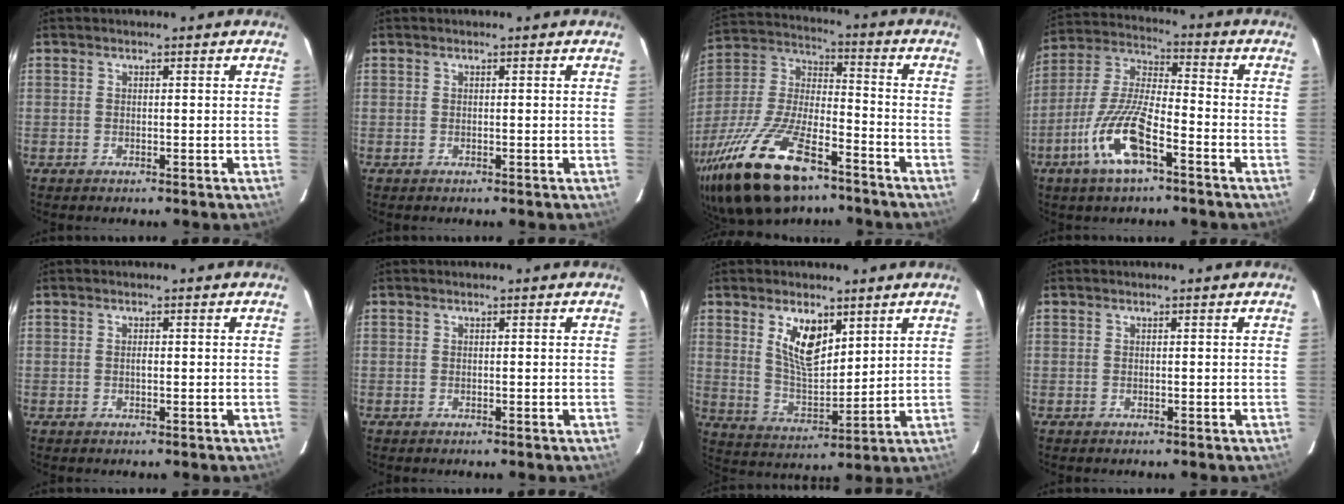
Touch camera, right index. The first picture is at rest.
{"total": 0.0}
{"total": 25.6, "force": [-16.3, 10.1, 17.0], "torque": [-0.355, -0.029, -0.286]}
{"total": 13.8, "force": [-7.1, 3.8, 11.2], "torque": [-0.244, -0.008, -0.141]}
{"total": 0.7, "force": [-0.1, 0.4, 0.6], "torque": [-0.010, 0.003, -0.002]}
{"total": 0.0}
{"total": 9.7, "force": [4.8, 4.4, 7.1], "torque": [-0.126, 0.003, 0.101]}
{"total": 0.0}